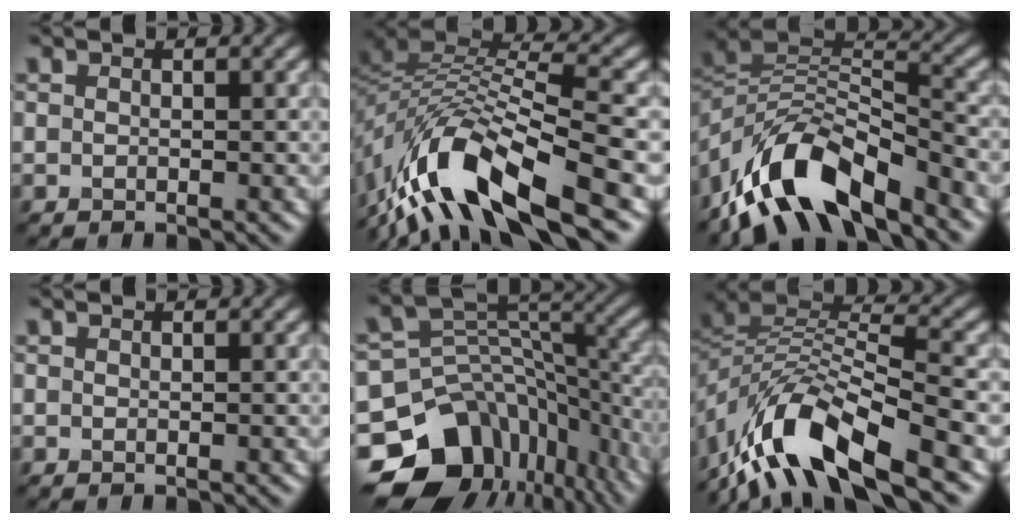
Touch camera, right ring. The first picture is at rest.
{"total": 12.2, "force": [-7.3, 4.4, 8.7], "torque": [-0.176, 0.014, -0.139]}
{"total": 9.7, "force": [-6.6, 3.8, 5.9], "torque": [-0.094, 0.007, -0.131]}
{"total": 0.0}
{"total": 15.2, "force": [-9.0, 10.6, 6.2], "torque": [-0.145, 0.000, -0.125]}
{"total": 10.8, "force": [-7.0, 4.2, 7.1], "torque": [-0.131, 0.004, -0.144]}